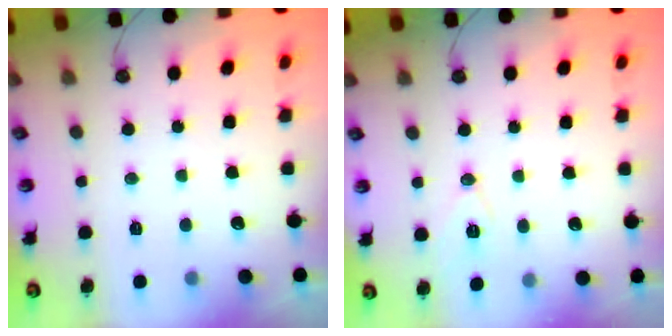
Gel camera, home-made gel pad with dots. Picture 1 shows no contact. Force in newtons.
{"total": 7.8, "press": 6.8, "slide": 3.9}